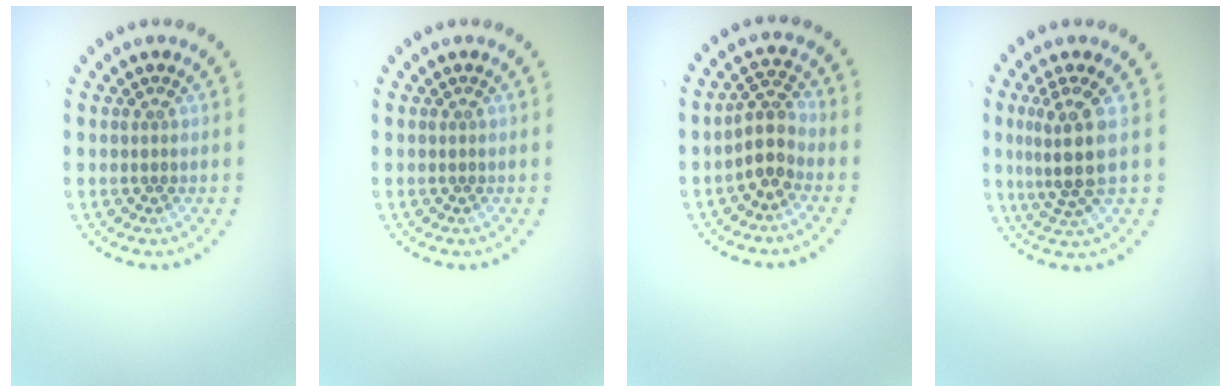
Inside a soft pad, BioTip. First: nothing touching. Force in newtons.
{"total": 0.0}
{"total": 2.7, "press": 2.3, "slide": 1.6}
{"total": 3.8, "press": 3.0, "slide": 2.3}